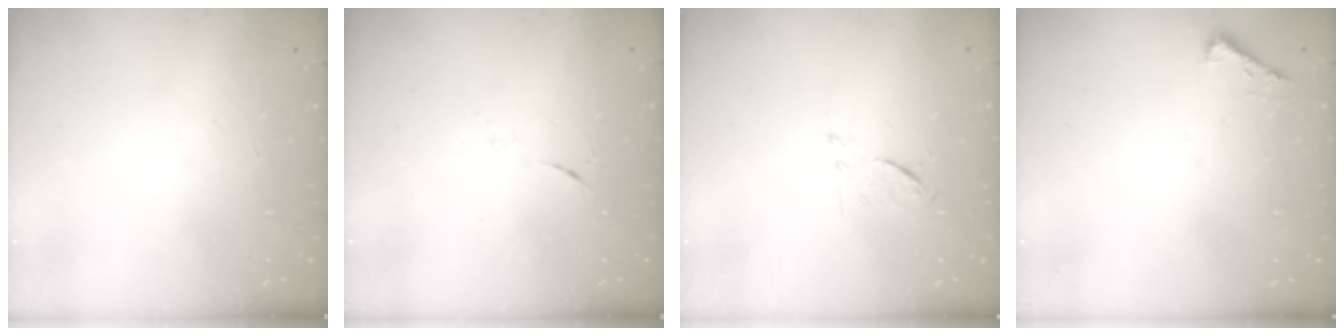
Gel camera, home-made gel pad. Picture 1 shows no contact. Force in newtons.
{"total": 5.2, "press": 5.1, "slide": 1.2}
{"total": 6.6, "press": 6.5, "slide": 0.9}
{"total": 2.3, "press": 2.3, "slide": 0.3}